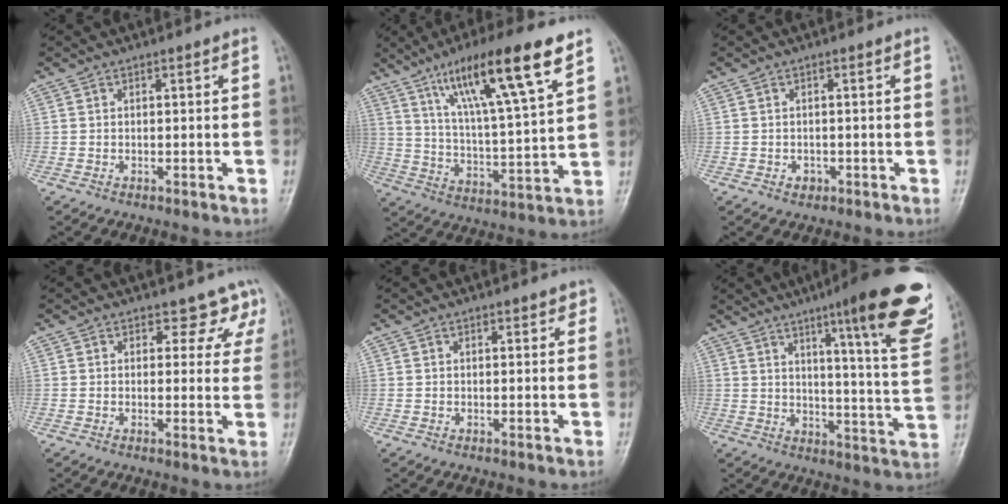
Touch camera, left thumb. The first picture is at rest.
{"total": 18.6, "force": [10.6, 2.7, 15.1], "torque": [-0.249, -0.035, 0.186]}
{"total": 1.4, "force": [-0.5, 1.1, 0.5], "torque": [-0.002, 0.003, -0.005]}
{"total": 5.3, "force": [4.2, 3.2, 0.7], "torque": [0.033, -0.022, 0.031]}
{"total": 1.3, "force": [0.9, 0.7, 0.6], "torque": [0.002, -0.003, 0.006]}
{"total": 23.2, "force": [13.3, 3.2, 18.7], "torque": [-0.225, -0.060, 0.173]}